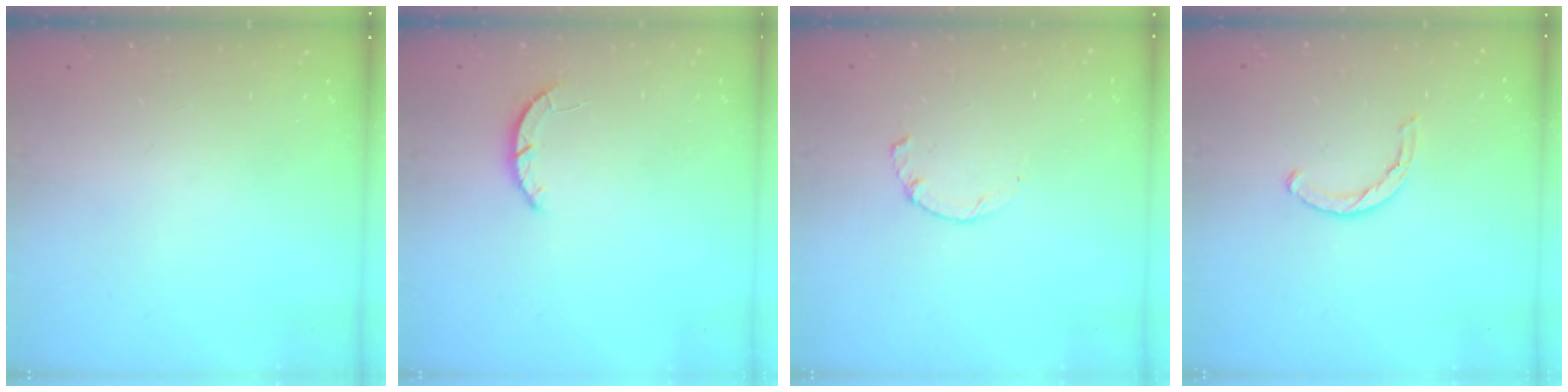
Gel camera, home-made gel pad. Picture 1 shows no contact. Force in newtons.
{"total": 2.2, "press": 2.2, "slide": 0.3}
{"total": 1.7, "press": 1.7, "slide": 0.3}
{"total": 3.5, "press": 3.5, "slide": 0.5}